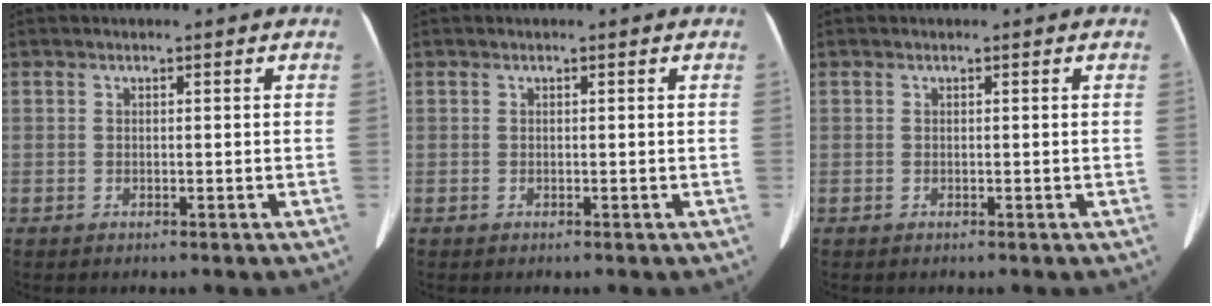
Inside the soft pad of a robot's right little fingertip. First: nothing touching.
{"total": 0.0}
{"total": 0.0}